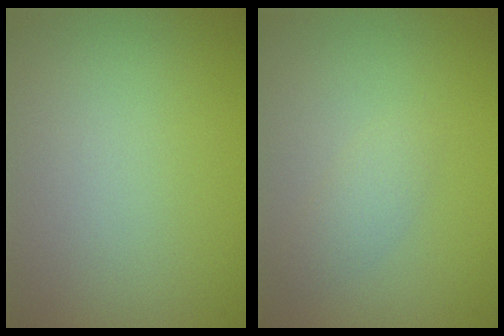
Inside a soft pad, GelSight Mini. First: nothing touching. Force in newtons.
{"total": 1.3, "press": 1.3, "slide": 0.0}